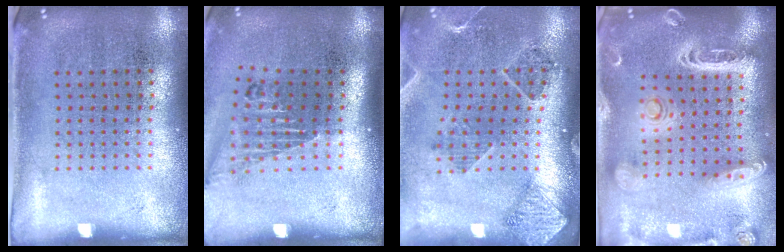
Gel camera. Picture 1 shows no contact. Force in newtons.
{"total": 1.6, "press": 1.2, "slide": 1.1}
{"total": 1.5, "press": 1.5, "slide": 0.2}
{"total": 3.0, "press": 2.5, "slide": 1.6}